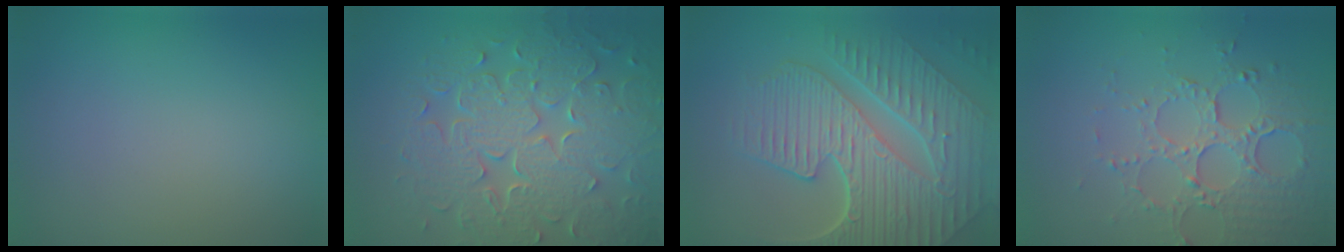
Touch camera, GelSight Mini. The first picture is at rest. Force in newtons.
{"total": 8.7, "press": 6.4, "slide": 6.0}
{"total": 9.6, "press": 6.5, "slide": 7.1}
{"total": 5.4, "press": 3.9, "slide": 3.7}